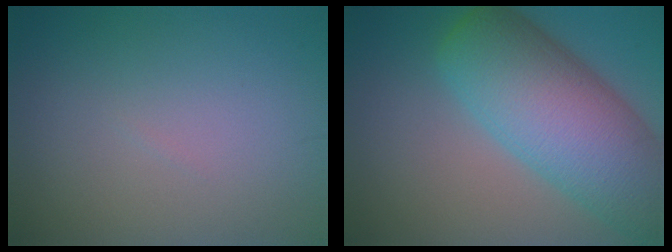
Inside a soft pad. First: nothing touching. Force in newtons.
{"total": 10.9, "press": 10.9, "slide": 0.5}